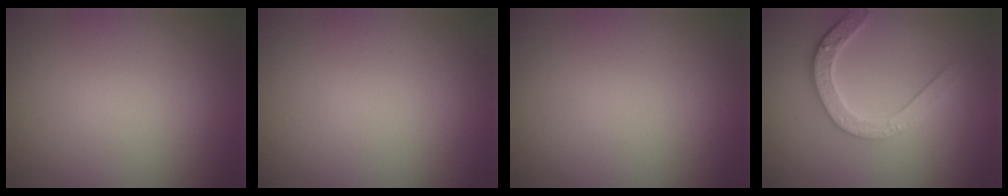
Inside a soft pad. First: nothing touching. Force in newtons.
{"total": 0.0}
{"total": 0.0}
{"total": 3.8, "press": 3.4, "slide": 1.8}